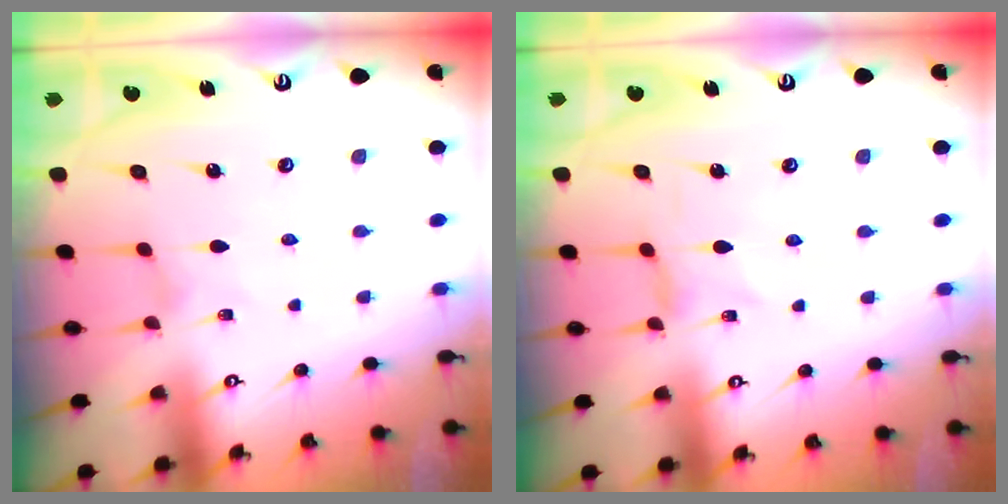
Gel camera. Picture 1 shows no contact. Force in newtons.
{"total": 0.0}